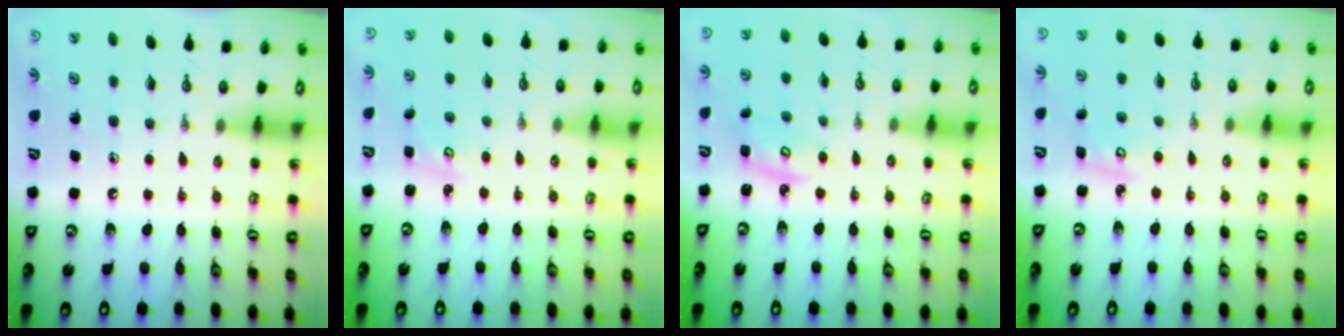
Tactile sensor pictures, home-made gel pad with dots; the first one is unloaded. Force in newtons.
{"total": 1.8, "press": 1.8, "slide": 0.2}
{"total": 2.9, "press": 2.9, "slide": 0.4}
{"total": 2.9, "press": 2.9, "slide": 0.1}